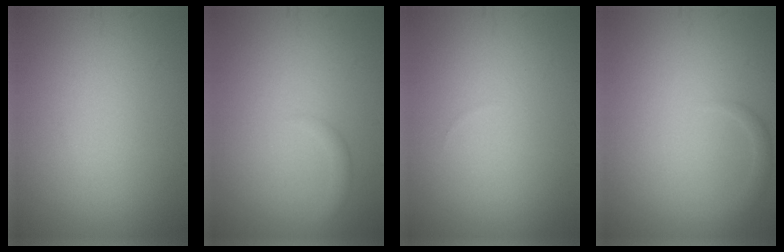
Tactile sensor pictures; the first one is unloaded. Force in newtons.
{"total": 1.1, "press": 1.1, "slide": 0.1}
{"total": 0.0}
{"total": 1.2, "press": 1.1, "slide": 0.2}